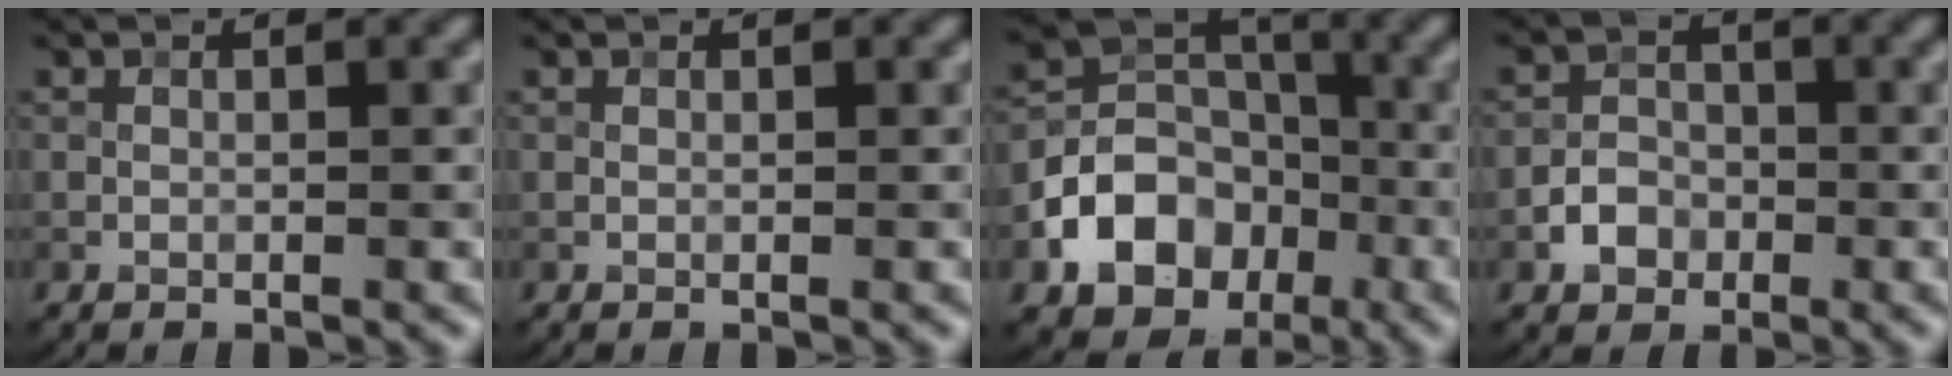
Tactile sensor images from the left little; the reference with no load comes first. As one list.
[{"total": 0.0}, {"total": 8.5, "force": [-3.4, 6.6, 4.1], "torque": [-0.049, 0.004, -0.072]}, {"total": 2.6, "force": [-1.3, 2.1, 1.0], "torque": [-0.011, 0.004, -0.027]}]